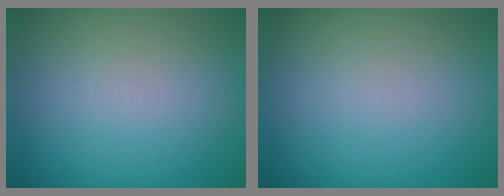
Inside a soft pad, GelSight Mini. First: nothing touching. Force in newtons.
{"total": 0.0}